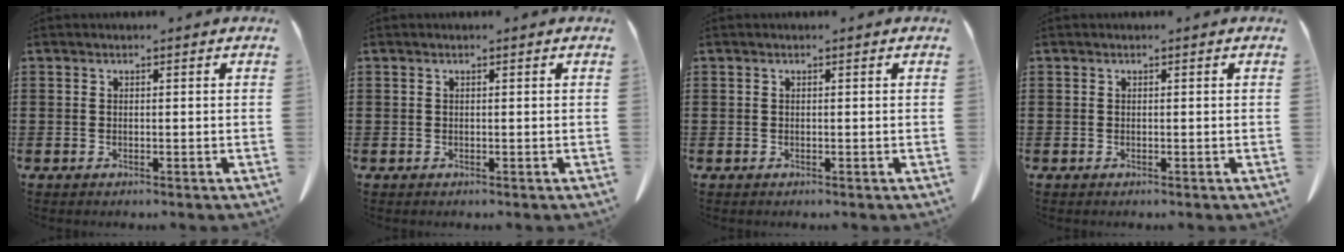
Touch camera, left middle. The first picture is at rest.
{"total": 0.0}
{"total": 0.0}
{"total": 0.0}